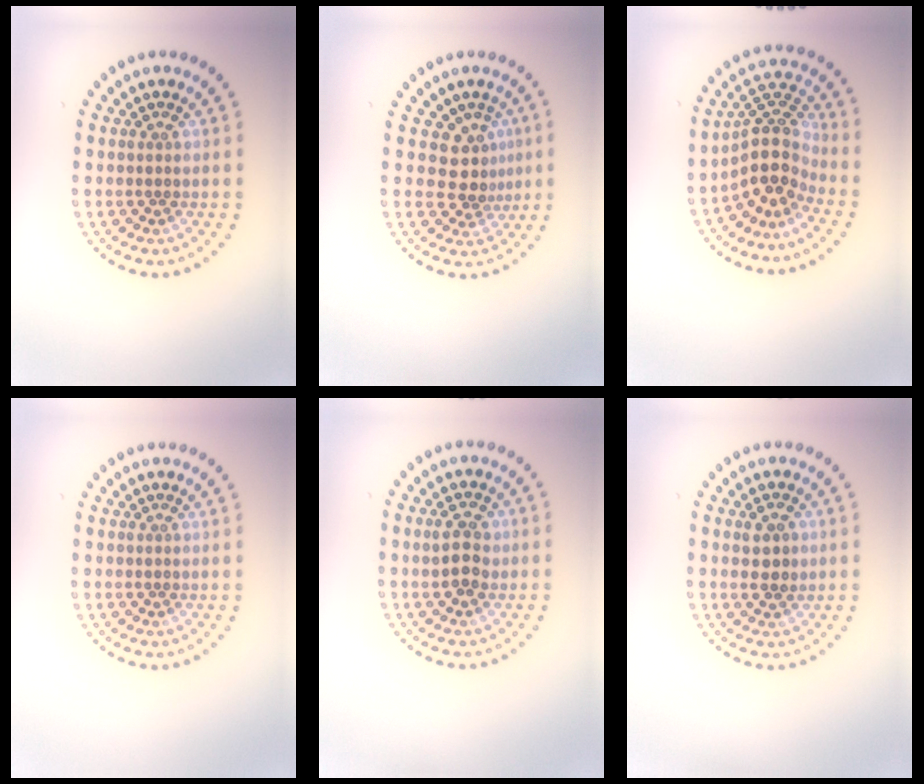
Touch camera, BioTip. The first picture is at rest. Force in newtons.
{"total": 3.0, "press": 2.3, "slide": 1.9}
{"total": 4.6, "press": 3.4, "slide": 3.0}
{"total": 0.0}
{"total": 2.5, "press": 2.5, "slide": 0.2}
{"total": 2.2, "press": 2.2, "slide": 0.3}